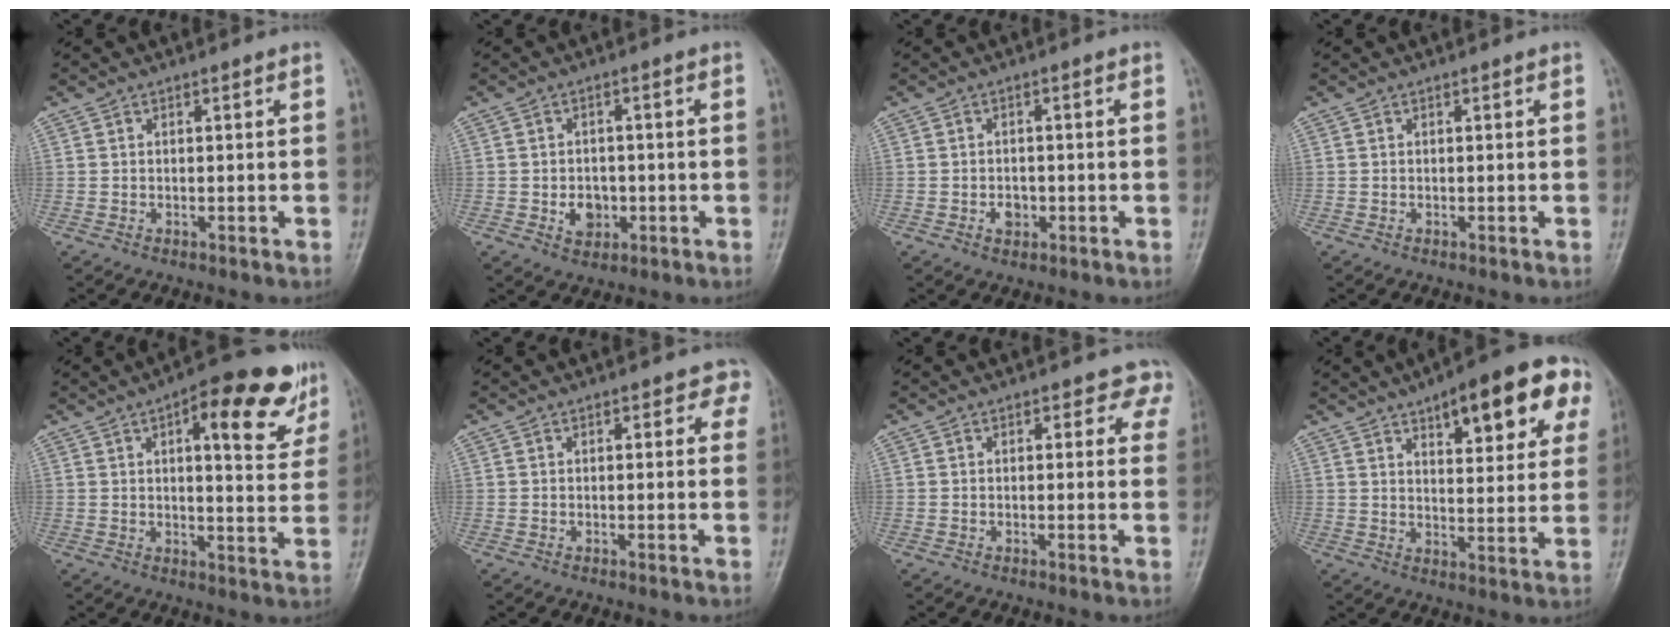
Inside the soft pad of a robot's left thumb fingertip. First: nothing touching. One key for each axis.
{"total": 4.5, "fx": -1.1, "fy": 3.6, "fz": 2.4, "tx": -0.019, "ty": 0.005, "tz": -0.013}
{"total": 2.6, "fx": -0.9, "fy": 2.0, "fz": 1.4, "tx": -0.012, "ty": 0.004, "tz": -0.013}
{"total": 0.0}
{"total": 15.3, "fx": 7.7, "fy": 5.5, "fz": 12.0, "tx": -0.117, "ty": -0.019, "tz": 0.099}
{"total": 2.9, "fx": 1.5, "fy": 1.8, "fz": 1.7, "tx": 0.013, "ty": 0.000, "tz": 0.007}
{"total": 3.8, "fx": 2.5, "fy": 2.4, "fz": 1.5, "tx": 0.022, "ty": -0.007, "tz": 0.010}
{"total": 16.3, "fx": 8.2, "fy": 5.9, "fz": 12.8, "tx": -0.127, "ty": -0.016, "tz": 0.105}